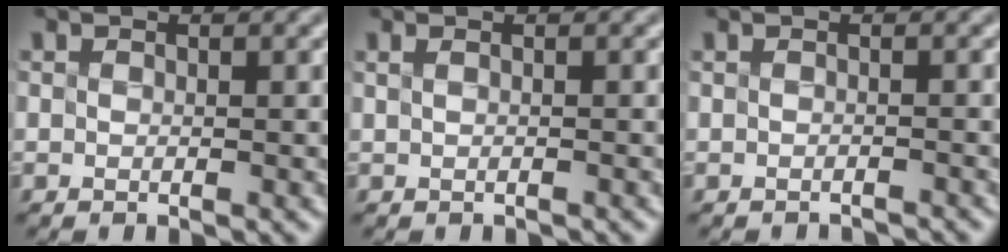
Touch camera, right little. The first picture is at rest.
{"total": 0.8, "force": [0.3, 0.4, 0.7], "torque": [-0.006, 0.001, -0.002]}
{"total": 1.6, "force": [-1.5, -0.1, 0.4], "torque": [0.003, -0.012, -0.022]}